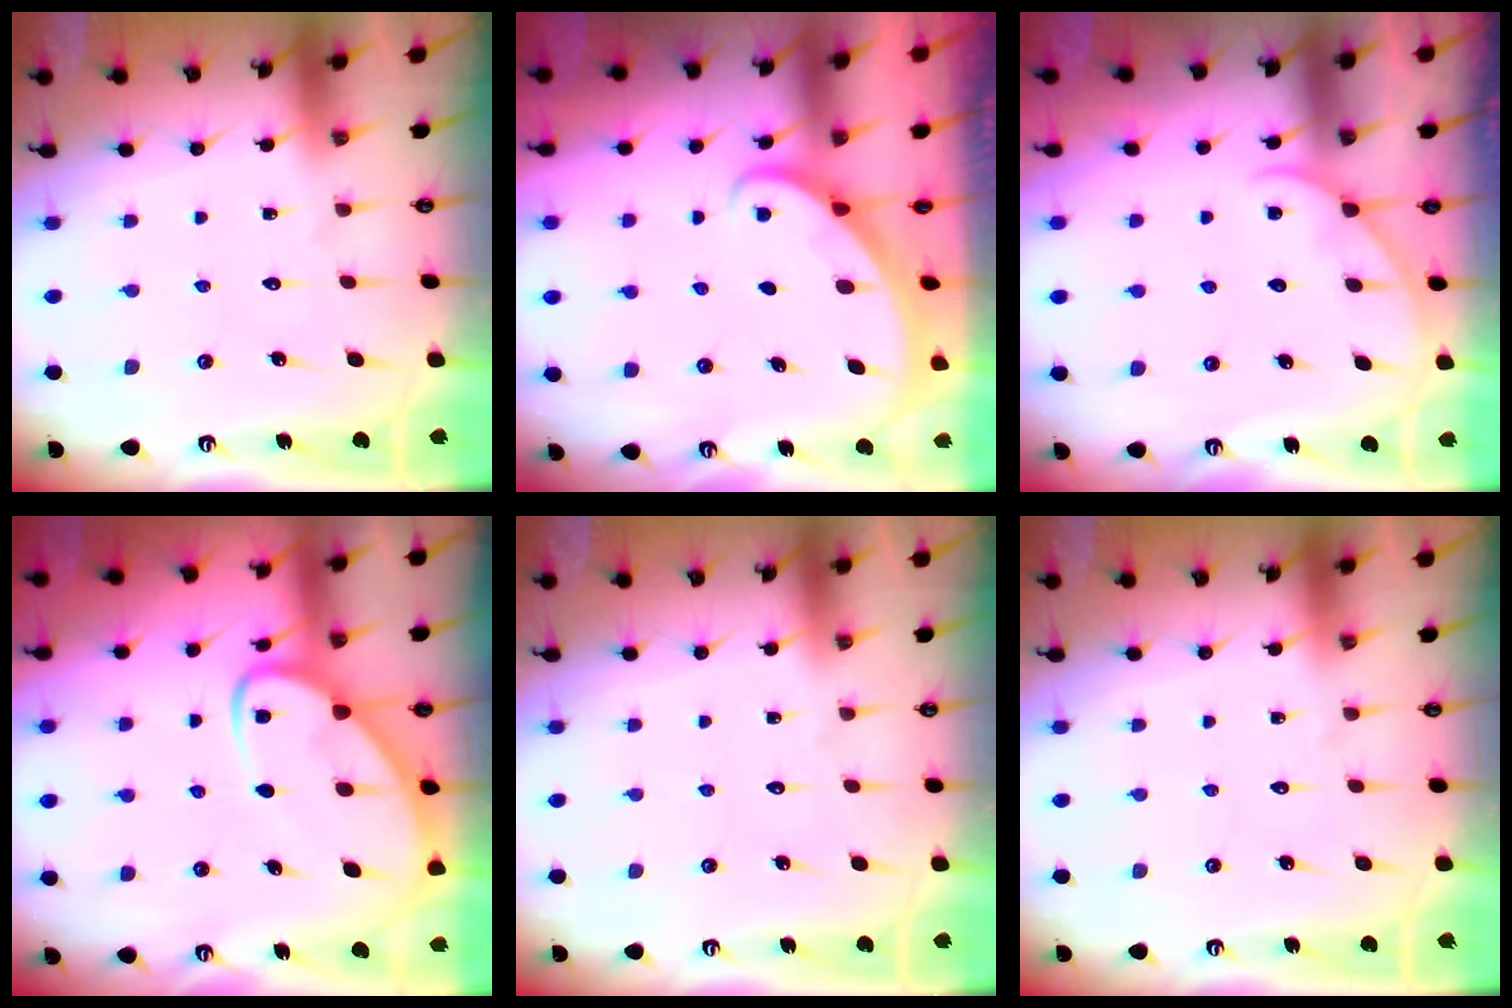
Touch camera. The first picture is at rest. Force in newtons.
{"total": 2.0, "press": 2.0, "slide": 0.1}
{"total": 4.2, "press": 4.2, "slide": 0.4}
{"total": 8.6, "press": 8.6, "slide": 0.7}
{"total": 0.0}
{"total": 0.0}